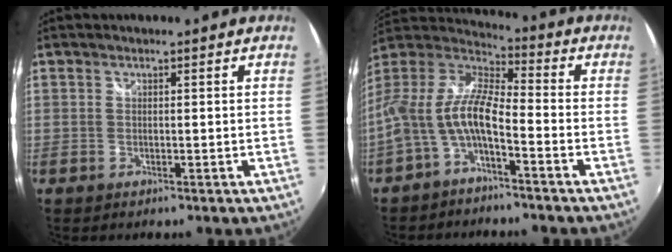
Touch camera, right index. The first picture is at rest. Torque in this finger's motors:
{"motor_torque": [0.50, -0.32, 0.66, 0.21]}